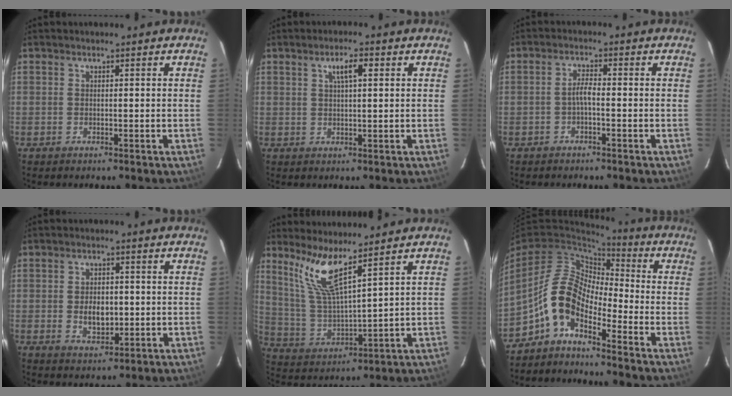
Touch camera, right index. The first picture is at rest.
{"total": 3.8, "force": [1.5, 1.0, 3.3], "torque": [-0.059, 0.008, 0.027]}
{"total": 2.0, "force": [-1.0, 0.3, 1.7], "torque": [-0.034, 0.008, -0.020]}
{"total": 5.4, "force": [-0.5, 3.5, 4.0], "torque": [-0.074, 0.001, -0.003]}
{"total": 9.7, "force": [7.0, 0.7, 6.7], "torque": [-0.131, -0.007, 0.152]}
{"total": 9.0, "force": [-5.2, 4.1, 6.0], "torque": [-0.119, 0.017, -0.113]}